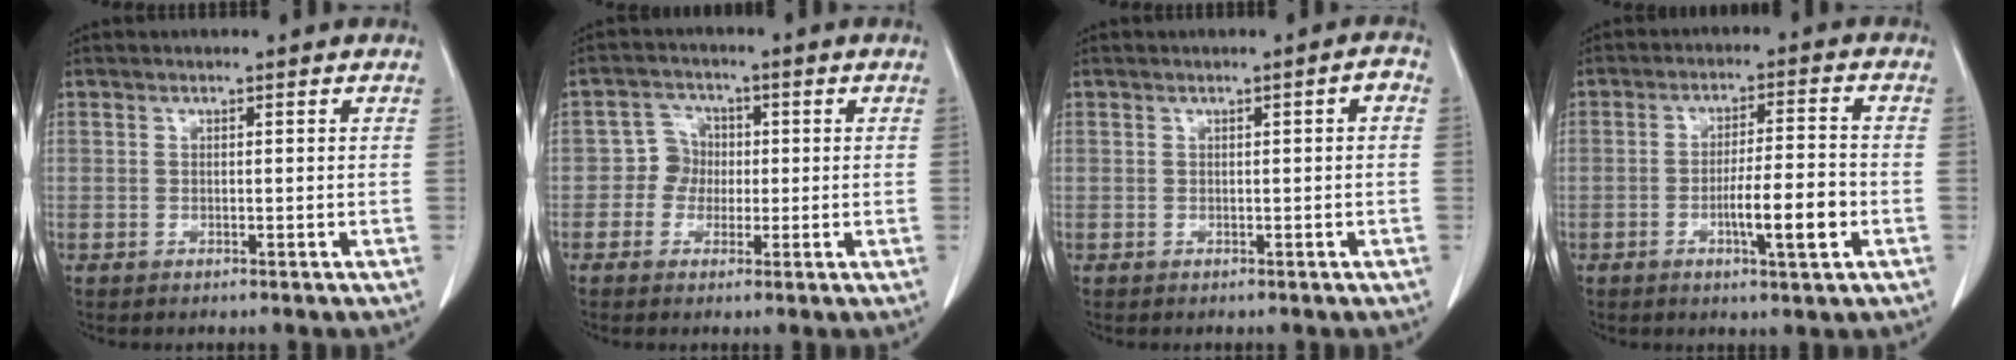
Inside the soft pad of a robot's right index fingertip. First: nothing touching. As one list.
[{"total": 3.6, "force": [-0.3, 3.5, 0.9], "torque": [-0.009, 0.013, -0.007]}, {"total": 1.5, "force": [0.1, 0.0, 1.5], "torque": [-0.019, 0.004, 0.002]}, {"total": 7.6, "force": [-2.5, 0.6, 7.2], "torque": [-0.117, -0.003, -0.040]}]